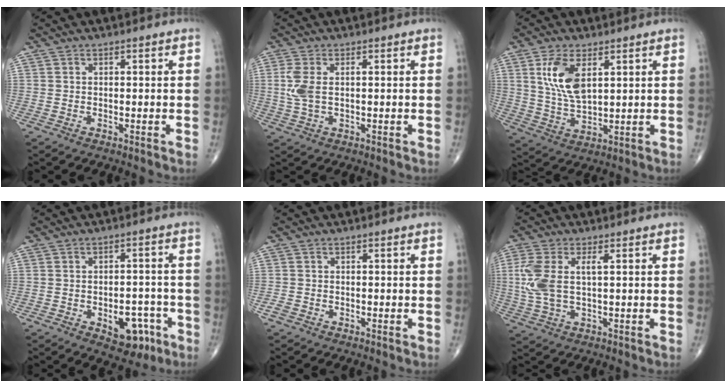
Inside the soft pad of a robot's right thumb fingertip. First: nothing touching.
{"total": 5.0, "force": [0.5, 2.4, 4.3], "torque": [-0.116, 0.008, 0.010]}
{"total": 9.7, "force": [3.5, 4.7, 7.8], "torque": [-0.147, -0.017, 0.073]}
{"total": 8.8, "force": [-3.9, 5.2, 6.0], "torque": [-0.049, 0.029, -0.043]}
{"total": 1.1, "force": [-0.7, 0.8, 0.4], "torque": [-0.012, 0.001, -0.016]}
{"total": 8.8, "force": [1.2, 3.9, 7.8], "torque": [-0.205, 0.008, 0.027]}